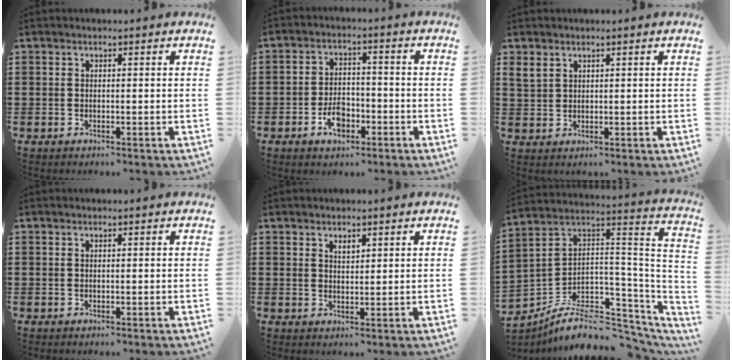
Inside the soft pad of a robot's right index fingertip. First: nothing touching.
{"total": 4.9, "force": [-2.3, 2.9, 3.3], "torque": [-0.053, 0.003, -0.043]}
{"total": 2.4, "force": [1.8, 1.4, 0.6], "torque": [-0.018, 0.006, 0.036]}
{"total": 0.0}
{"total": 1.8, "force": [1.4, 0.8, 0.9], "torque": [-0.019, 0.003, 0.025]}
{"total": 7.9, "force": [-5.6, 3.8, 4.1], "torque": [-0.081, 0.005, -0.103]}